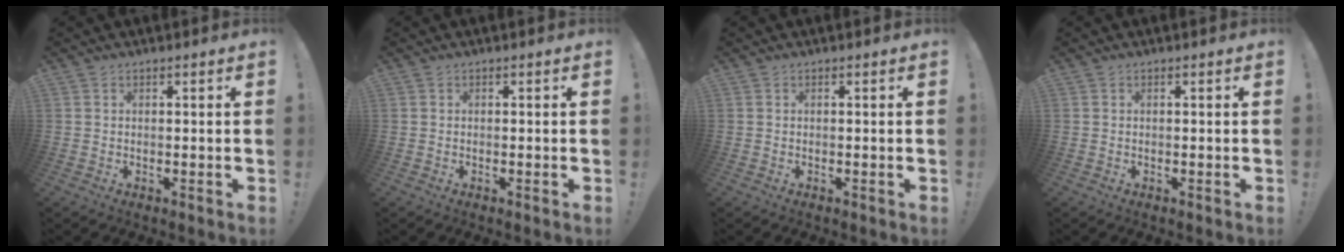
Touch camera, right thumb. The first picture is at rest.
{"total": 0.0}
{"total": 0.0}
{"total": 0.0}